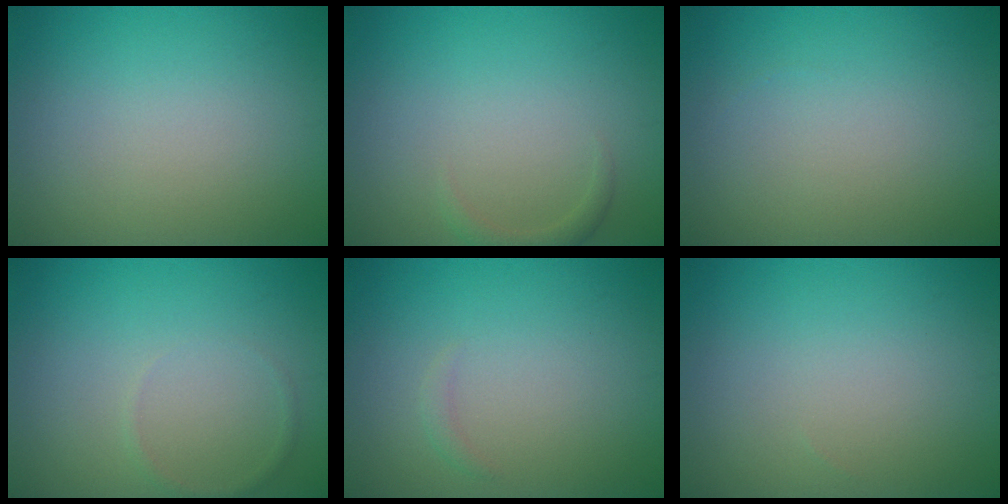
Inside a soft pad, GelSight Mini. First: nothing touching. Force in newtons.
{"total": 1.2, "press": 1.2, "slide": 0.2}
{"total": 0.0}
{"total": 0.7, "press": 0.7, "slide": 0.0}
{"total": 0.7, "press": 0.7, "slide": 0.0}
{"total": 0.0}